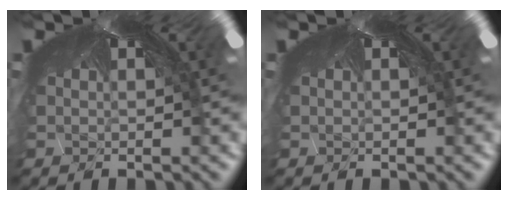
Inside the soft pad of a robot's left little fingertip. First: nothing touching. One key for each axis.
{"total": 0.0}